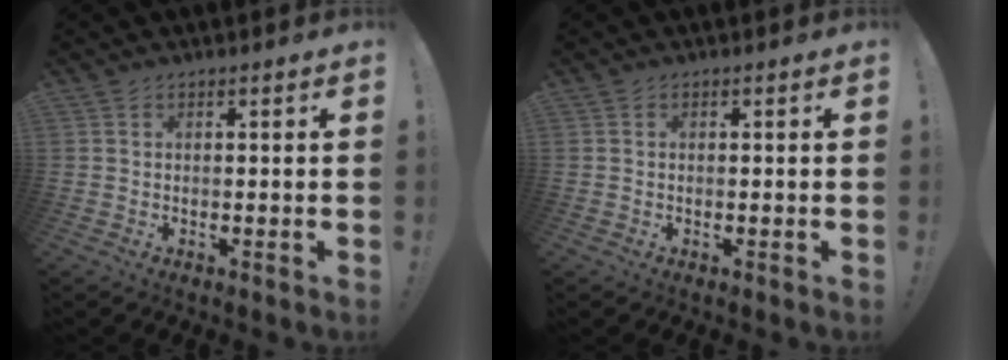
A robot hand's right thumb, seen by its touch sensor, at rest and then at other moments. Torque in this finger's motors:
{"motor_torque": [0.23, 0.08, -0.10, 0.17, 0.02]}